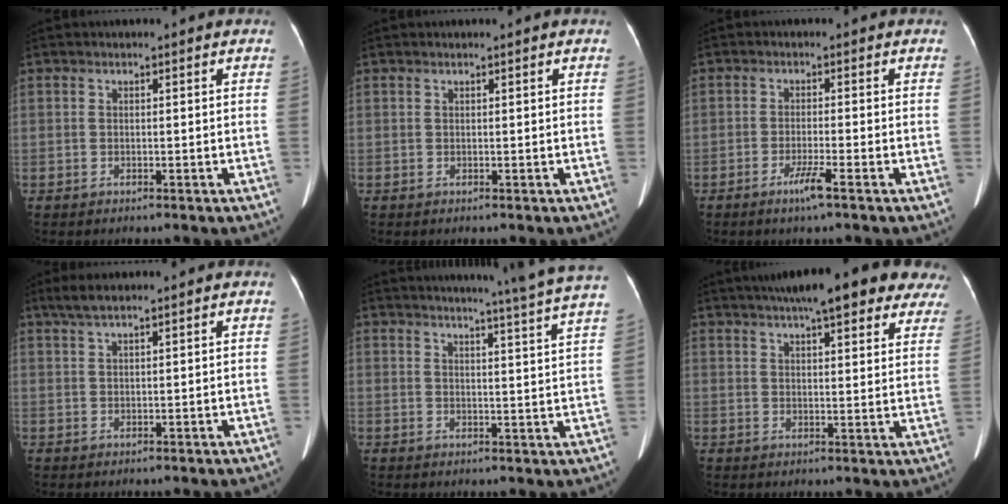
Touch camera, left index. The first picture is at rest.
{"total": 0.0}
{"total": 3.0, "force": [-1.9, -0.5, 2.2], "torque": [-0.050, -0.008, -0.038]}
{"total": 2.8, "force": [2.1, 0.1, 1.9], "torque": [-0.048, 0.013, 0.045]}
{"total": 14.8, "force": [13.1, -2.3, 6.4], "torque": [-0.097, -0.056, 0.142]}
{"total": 19.8, "force": [15.6, 4.2, 11.4], "torque": [-0.158, 0.042, 0.184]}